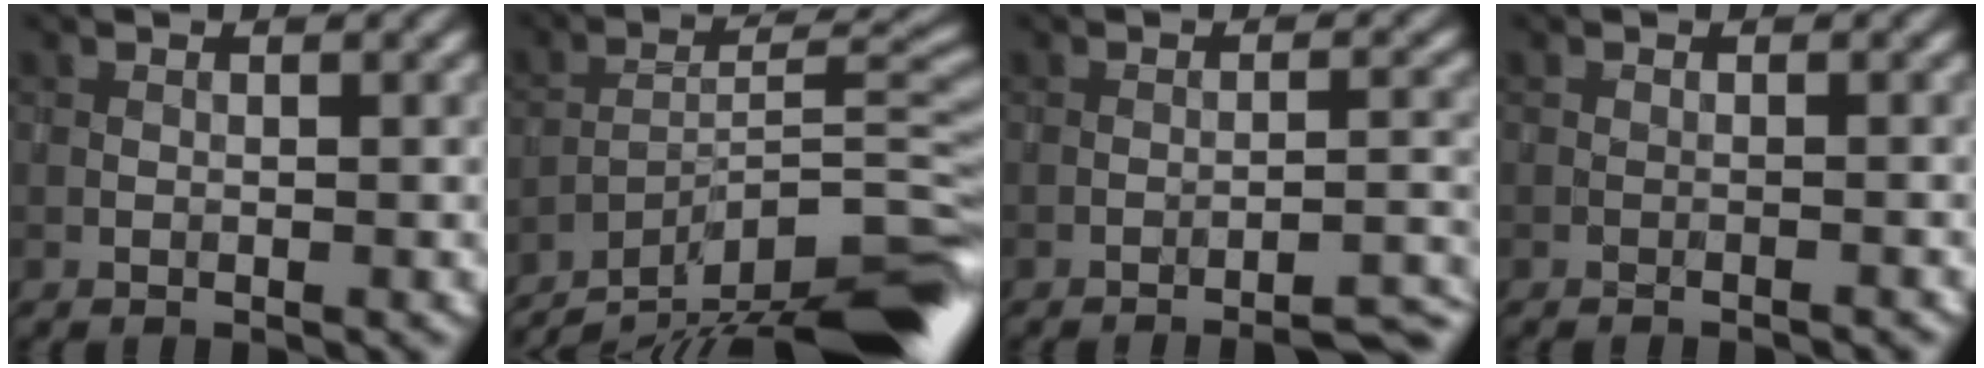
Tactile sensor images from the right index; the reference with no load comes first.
{"total": 12.0, "force": [-9.6, 2.3, 6.9], "torque": [-0.110, 0.016, -0.152]}
{"total": 4.4, "force": [-3.8, 0.4, 2.3], "torque": [-0.024, 0.014, -0.050]}
{"total": 1.4, "force": [-1.3, -0.1, 0.2], "torque": [0.000, 0.012, -0.015]}